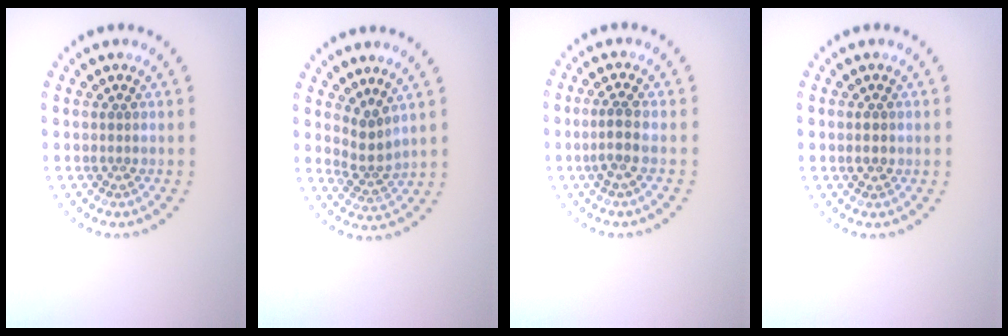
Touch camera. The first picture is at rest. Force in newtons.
{"total": 2.3, "press": 1.6, "slide": 1.7}
{"total": 2.0, "press": 1.4, "slide": 1.4}
{"total": 1.4, "press": 1.4, "slide": 0.1}